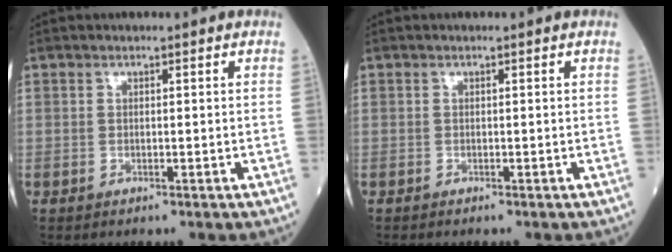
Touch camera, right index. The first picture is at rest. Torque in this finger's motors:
{"motor_torque": [-0.03, -0.03, 0.02, 0.01]}